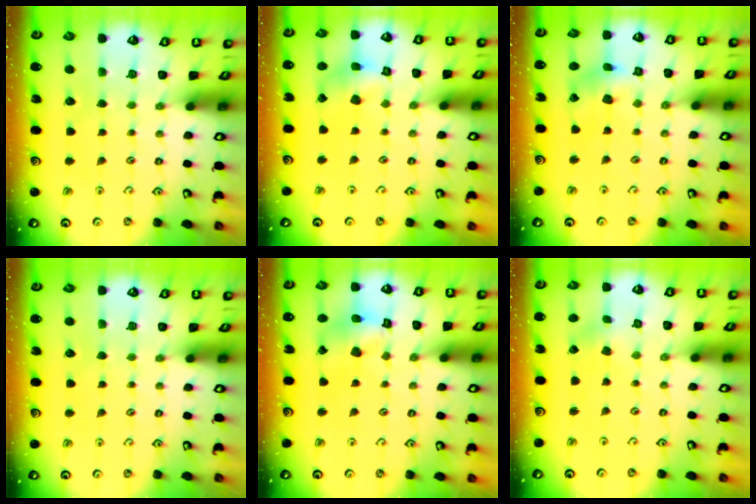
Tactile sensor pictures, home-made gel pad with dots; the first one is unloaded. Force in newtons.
{"total": 7.2, "press": 7.2, "slide": 0.6}
{"total": 7.7, "press": 7.7, "slide": 0.9}
{"total": 0.0}
{"total": 10.3, "press": 10.3, "slide": 1.2}
{"total": 0.0}